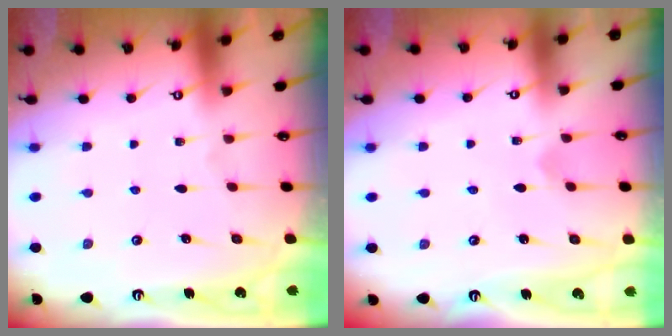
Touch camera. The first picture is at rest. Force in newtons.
{"total": 1.7, "press": 1.6, "slide": 0.1}